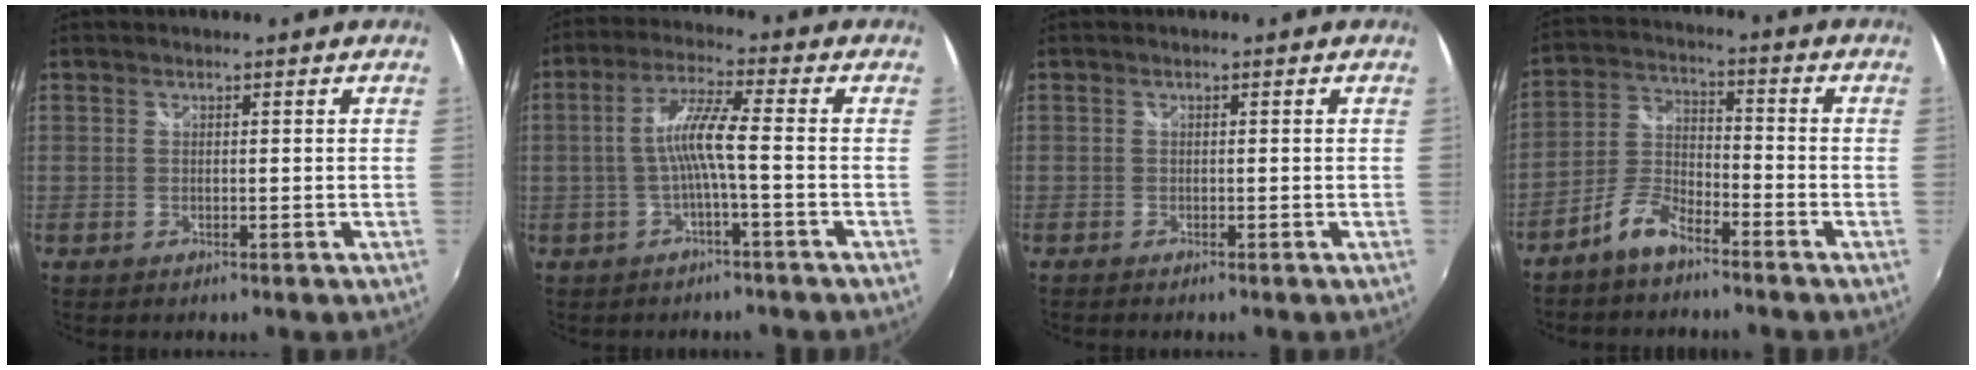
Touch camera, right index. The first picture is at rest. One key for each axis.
{"total": 6.4, "fx": -1.7, "fy": -0.3, "fz": 6.1, "tx": -0.134, "ty": 0.009, "tz": -0.030}
{"total": 0.9, "fx": -0.8, "fy": 0.3, "fz": 0.3, "tx": -0.010, "ty": -0.004, "tz": -0.017}
{"total": 6.9, "fx": -5.3, "fy": 2.4, "fz": 3.8, "tx": -0.092, "ty": 0.014, "tz": -0.107}